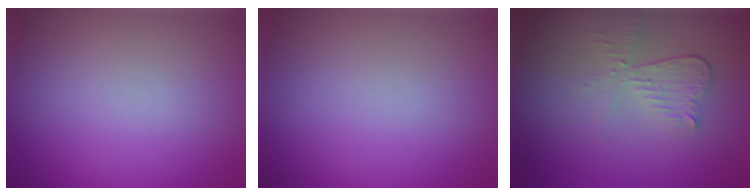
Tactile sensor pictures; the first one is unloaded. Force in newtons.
{"total": 0.0}
{"total": 3.0, "press": 2.6, "slide": 1.4}